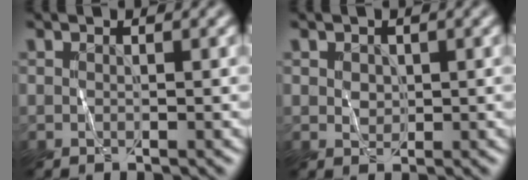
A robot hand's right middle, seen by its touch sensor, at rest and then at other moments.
{"total": 1.0, "force": [0.4, 0.9, 0.1], "torque": [-0.007, 0.000, 0.012]}